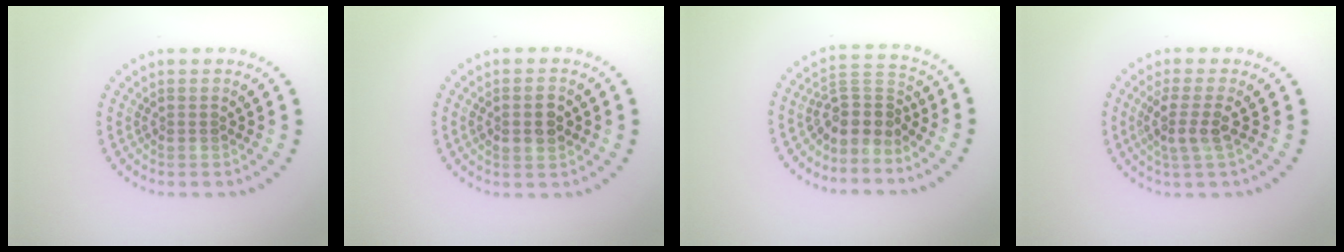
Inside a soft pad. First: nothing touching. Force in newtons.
{"total": 2.2, "press": 2.2, "slide": 0.2}
{"total": 3.3, "press": 2.5, "slide": 2.2}
{"total": 2.6, "press": 2.1, "slide": 1.6}